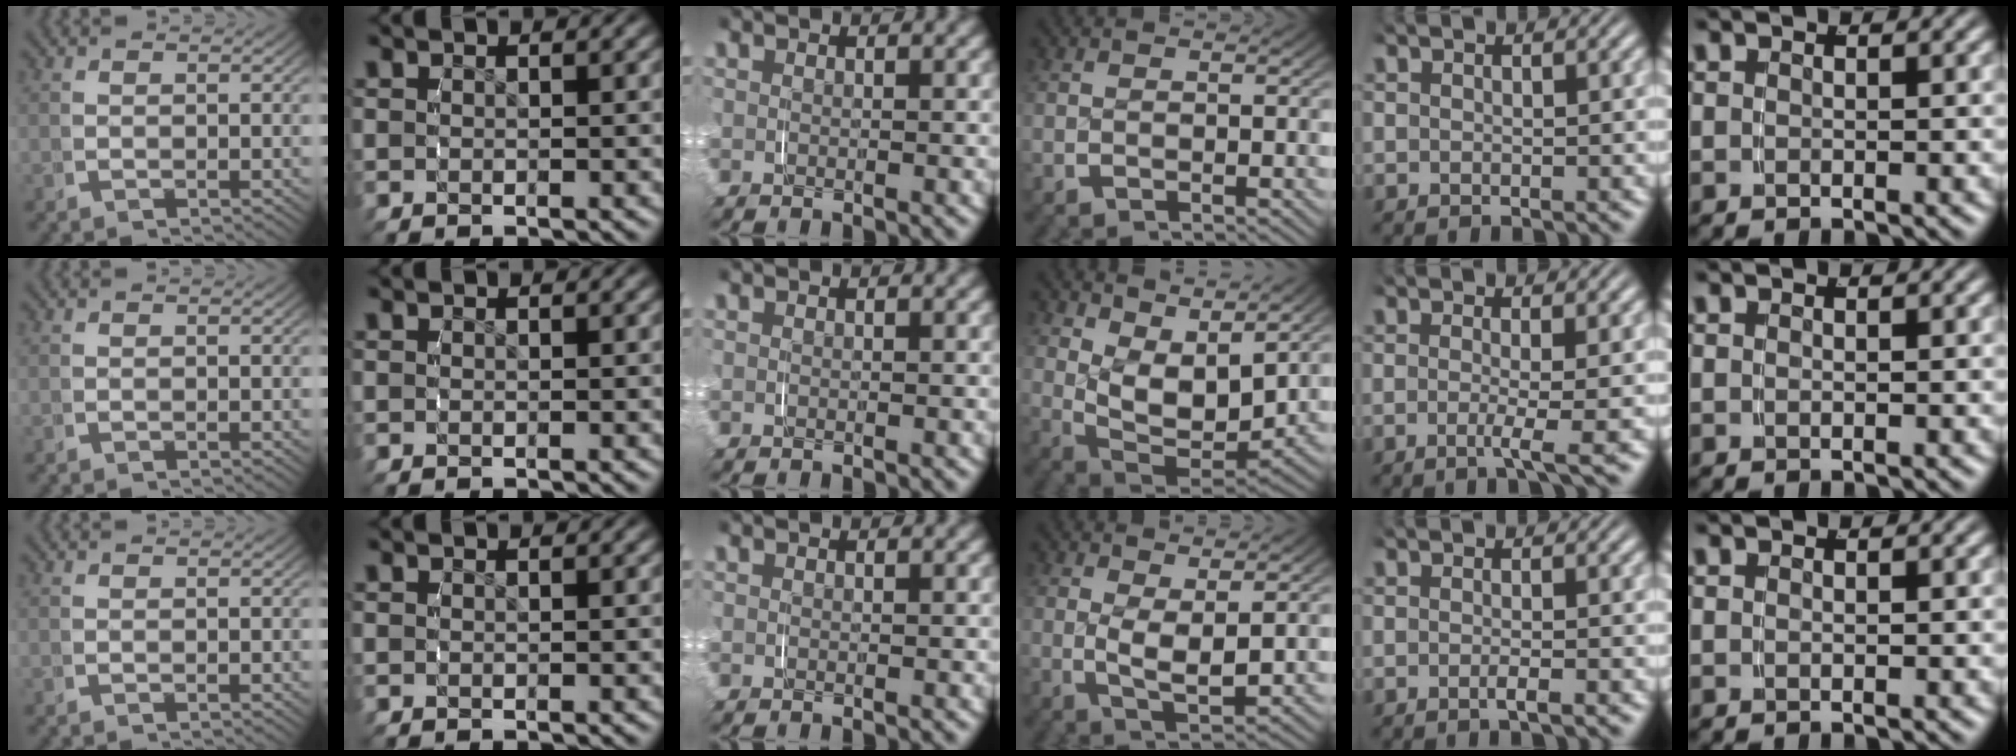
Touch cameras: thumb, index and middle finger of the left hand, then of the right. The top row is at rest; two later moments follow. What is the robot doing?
{"motion": "grasp_and_lifting", "object": "map"}